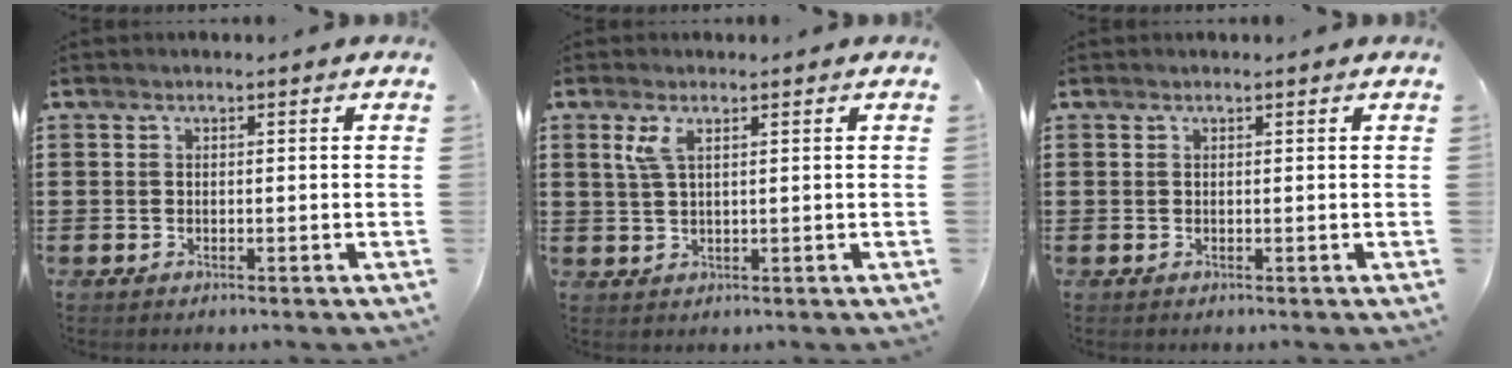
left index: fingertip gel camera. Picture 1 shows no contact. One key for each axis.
{"total": 3.0, "fx": 1.3, "fy": 0.8, "fz": 2.6, "tx": -0.057, "ty": 0.004, "tz": 0.022}
{"total": 0.0}